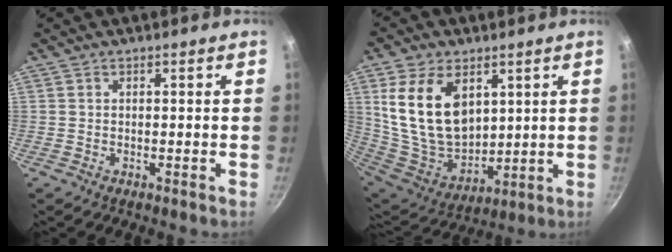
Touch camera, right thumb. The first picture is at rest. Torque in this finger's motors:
{"motor_torque": [-0.60, 1.60, 1.78, 0.99, 0.49]}